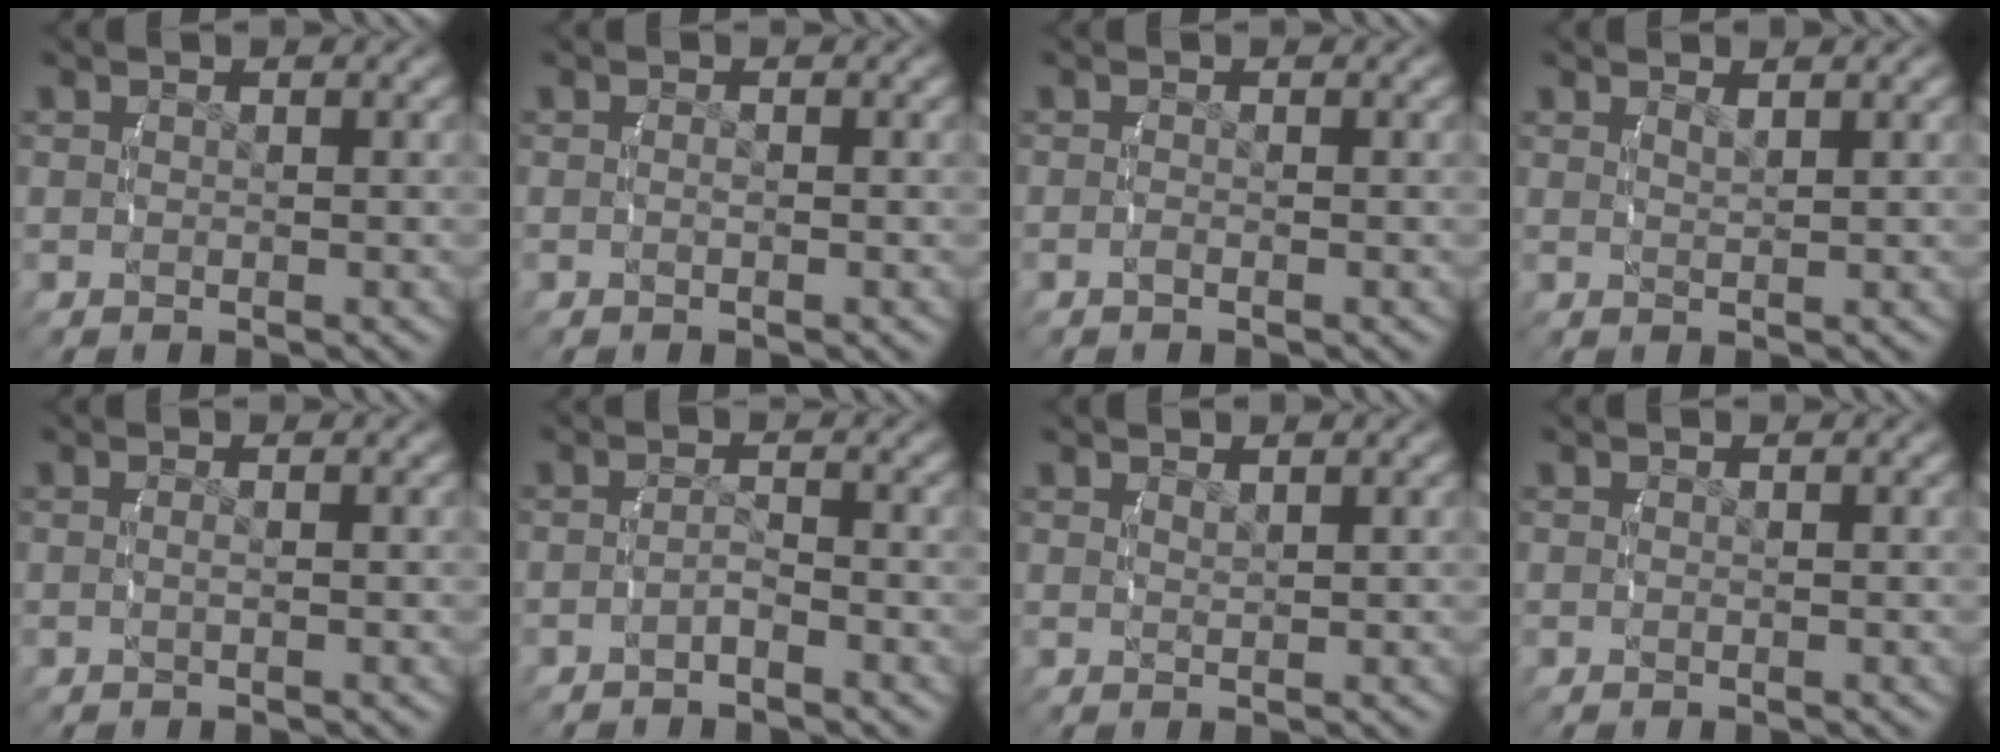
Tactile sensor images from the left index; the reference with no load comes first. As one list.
[{"total": 0.5, "force": [-0.3, 0.1, 0.4], "torque": [-0.013, -0.002, -0.007]}, {"total": 0.7, "force": [-0.6, -0.1, 0.3], "torque": [-0.011, -0.004, -0.011]}, {"total": 1.2, "force": [0.8, -0.8, 0.3], "torque": [-0.004, -0.007, 0.023]}, {"total": 0.7, "force": [-0.3, -0.1, 0.6], "torque": [-0.016, -0.004, -0.004]}, {"total": 1.4, "force": [-1.2, 0.3, 0.7], "torque": [-0.016, -0.005, -0.022]}, {"total": 1.0, "force": [0.7, -0.7, 0.1], "torque": [0.003, -0.005, 0.020]}, {"total": 0.0}]